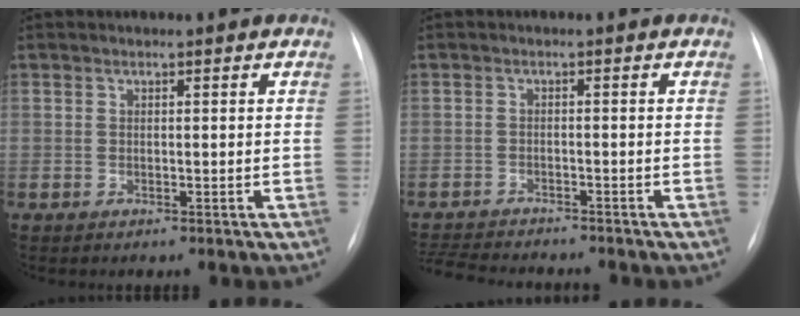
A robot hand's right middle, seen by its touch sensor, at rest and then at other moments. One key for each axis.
{"total": 8.7, "fx": -8.2, "fy": 1.1, "fz": 2.8, "tx": -0.044, "ty": -0.006, "tz": -0.126}